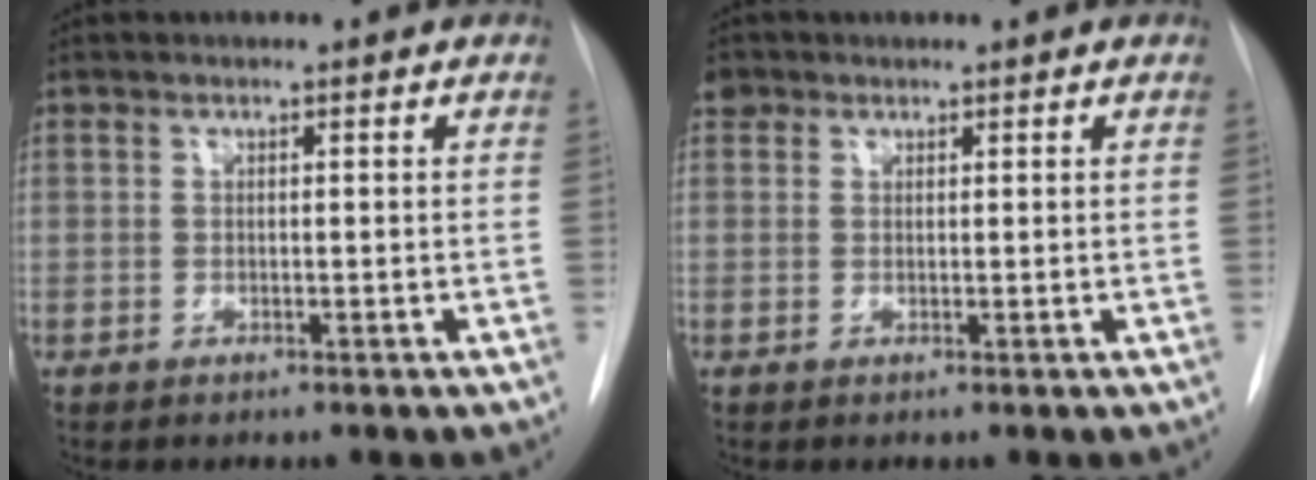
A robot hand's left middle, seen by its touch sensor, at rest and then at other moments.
{"total": 1.7, "force": [1.0, 1.4, 0.1], "torque": [0.005, 0.013, 0.014]}